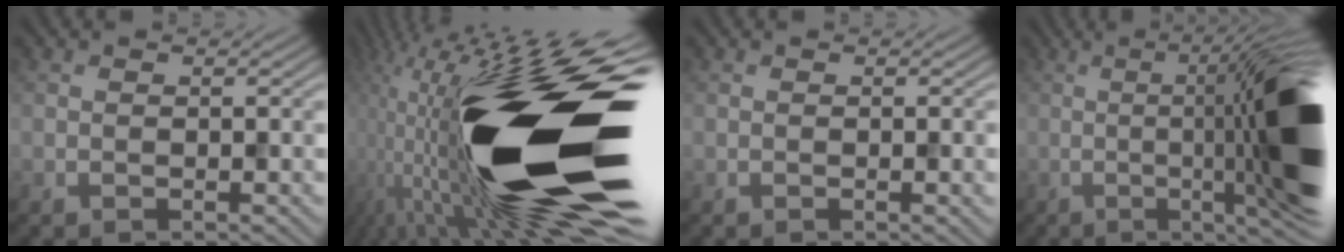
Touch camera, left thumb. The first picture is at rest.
{"total": 24.0, "force": [-3.6, 8.9, 22.0], "torque": [-0.421, -0.029, -0.079]}
{"total": 1.3, "force": [-0.1, 0.2, 1.3], "torque": [-0.018, -0.003, -0.001]}
{"total": 17.1, "force": [-0.7, 3.7, 16.7], "torque": [-0.200, 0.000, -0.008]}